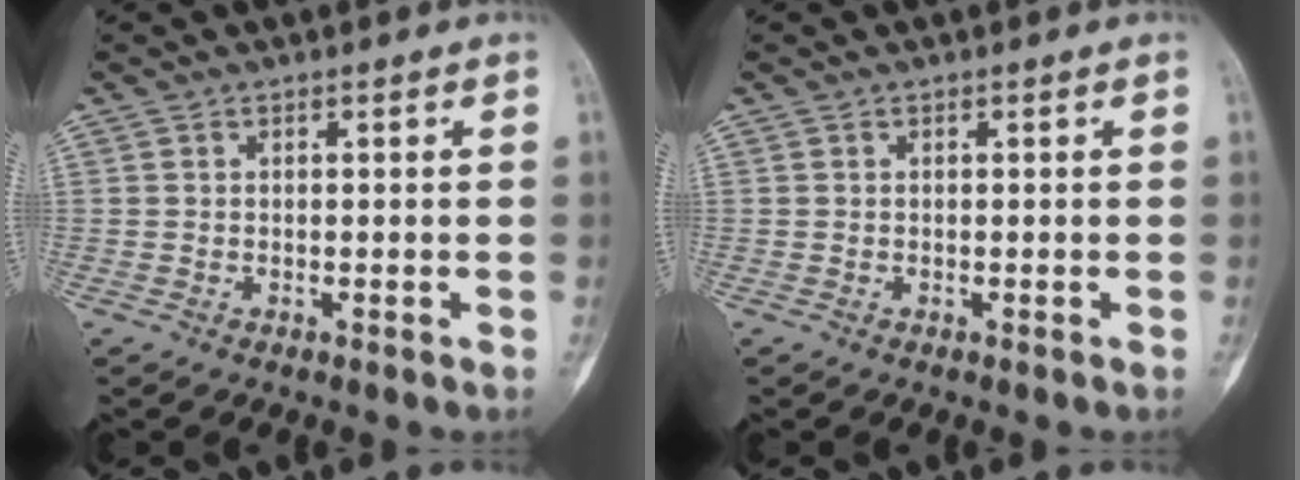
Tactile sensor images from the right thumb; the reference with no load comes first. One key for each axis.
{"total": 0.0}